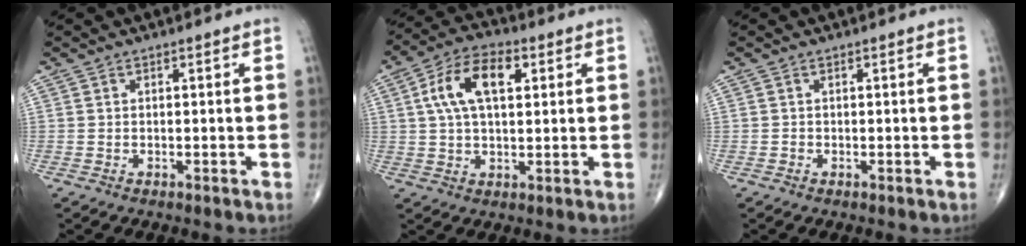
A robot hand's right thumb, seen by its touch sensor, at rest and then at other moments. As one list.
[{"total": 11.3, "force": [3.1, 5.9, 9.1], "torque": [-0.164, 0.018, 0.049]}, {"total": 0.0}]